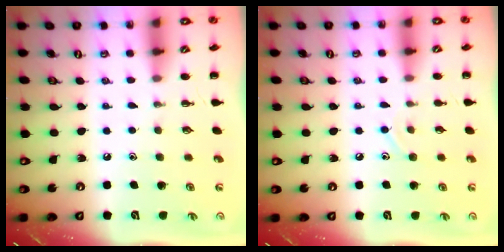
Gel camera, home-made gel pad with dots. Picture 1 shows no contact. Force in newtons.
{"total": 7.0, "press": 6.6, "slide": 2.3}